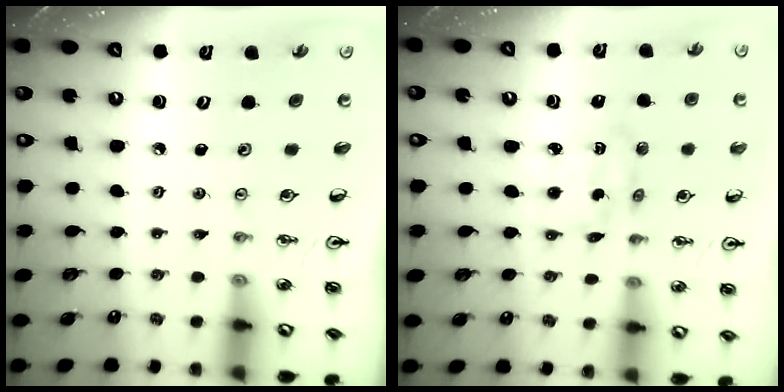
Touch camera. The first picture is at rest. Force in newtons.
{"total": 3.4, "press": 3.3, "slide": 0.4}